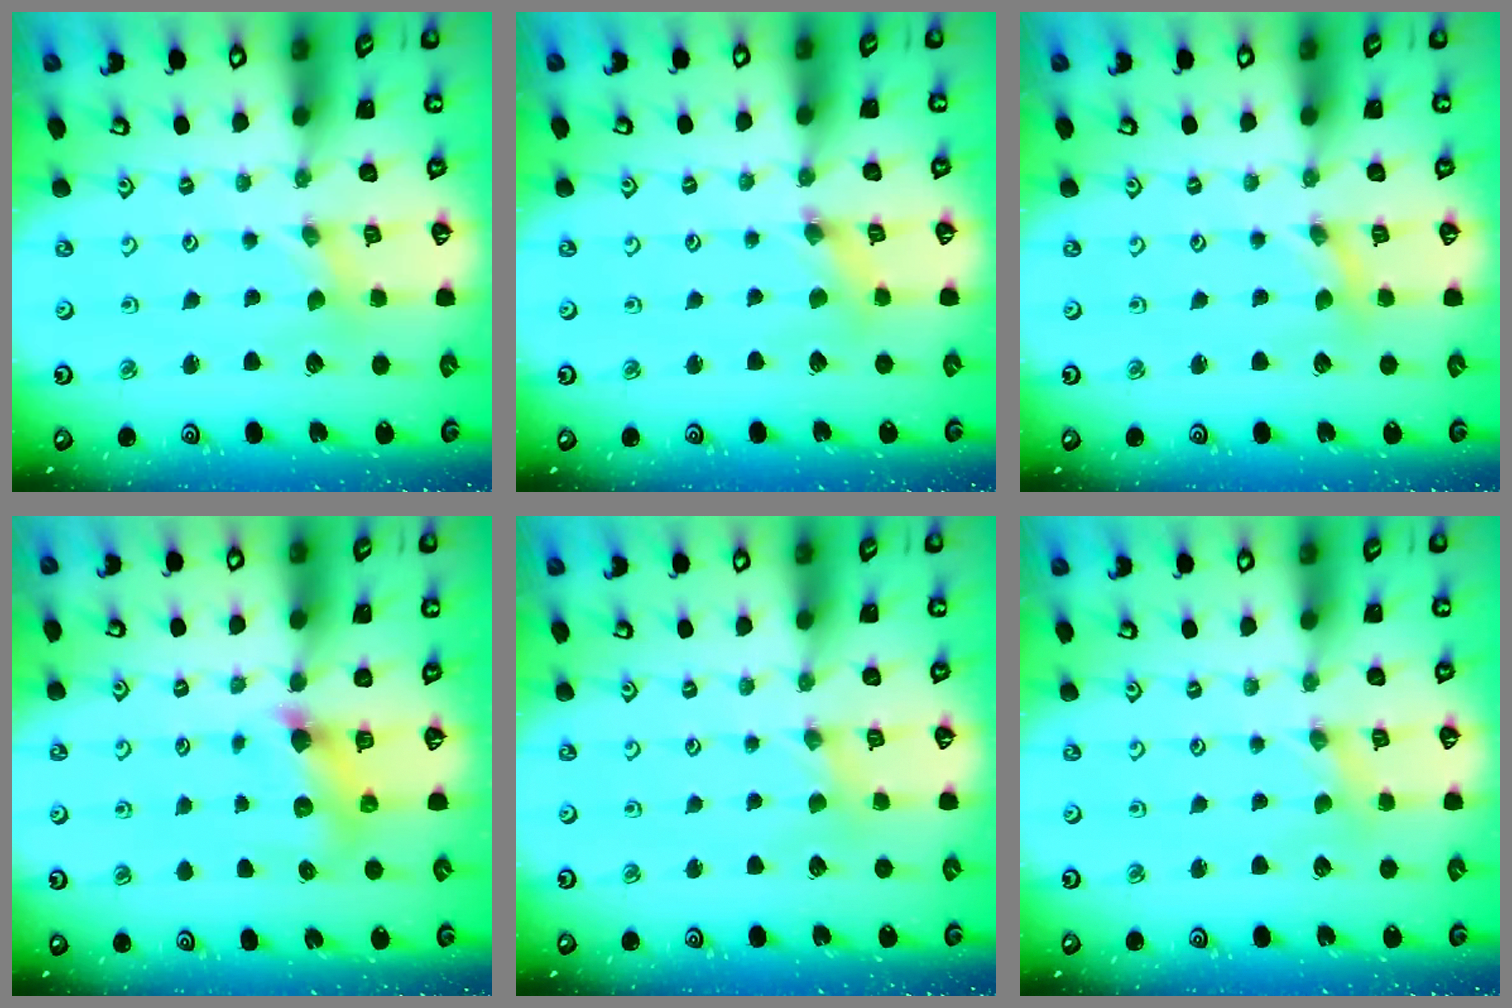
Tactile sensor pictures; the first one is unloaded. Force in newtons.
{"total": 2.5, "press": 2.5, "slide": 0.4}
{"total": 0.0}
{"total": 7.2, "press": 7.2, "slide": 0.6}
{"total": 1.8, "press": 1.8, "slide": 0.4}
{"total": 0.0}